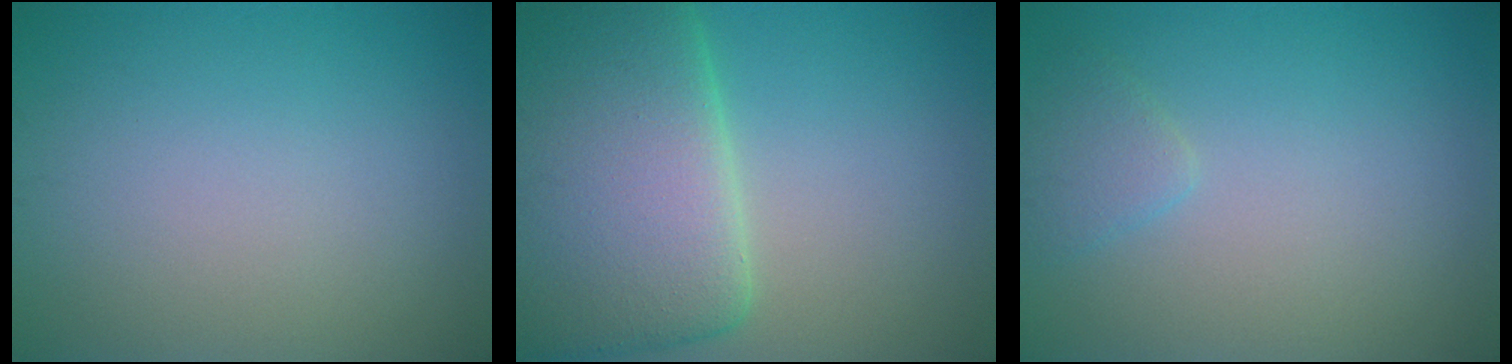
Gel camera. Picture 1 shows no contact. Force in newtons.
{"total": 13.0, "press": 13.0, "slide": 0.7}
{"total": 1.5, "press": 1.5, "slide": 0.2}